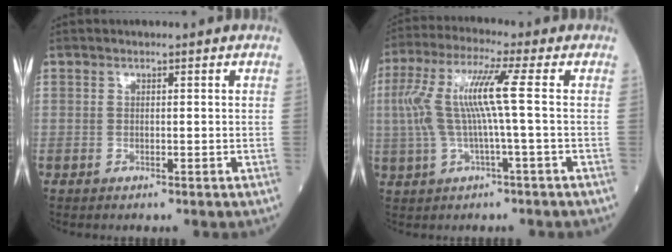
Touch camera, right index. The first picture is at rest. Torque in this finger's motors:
{"motor_torque": [1.40, 0.15, 0.73, 0.21]}